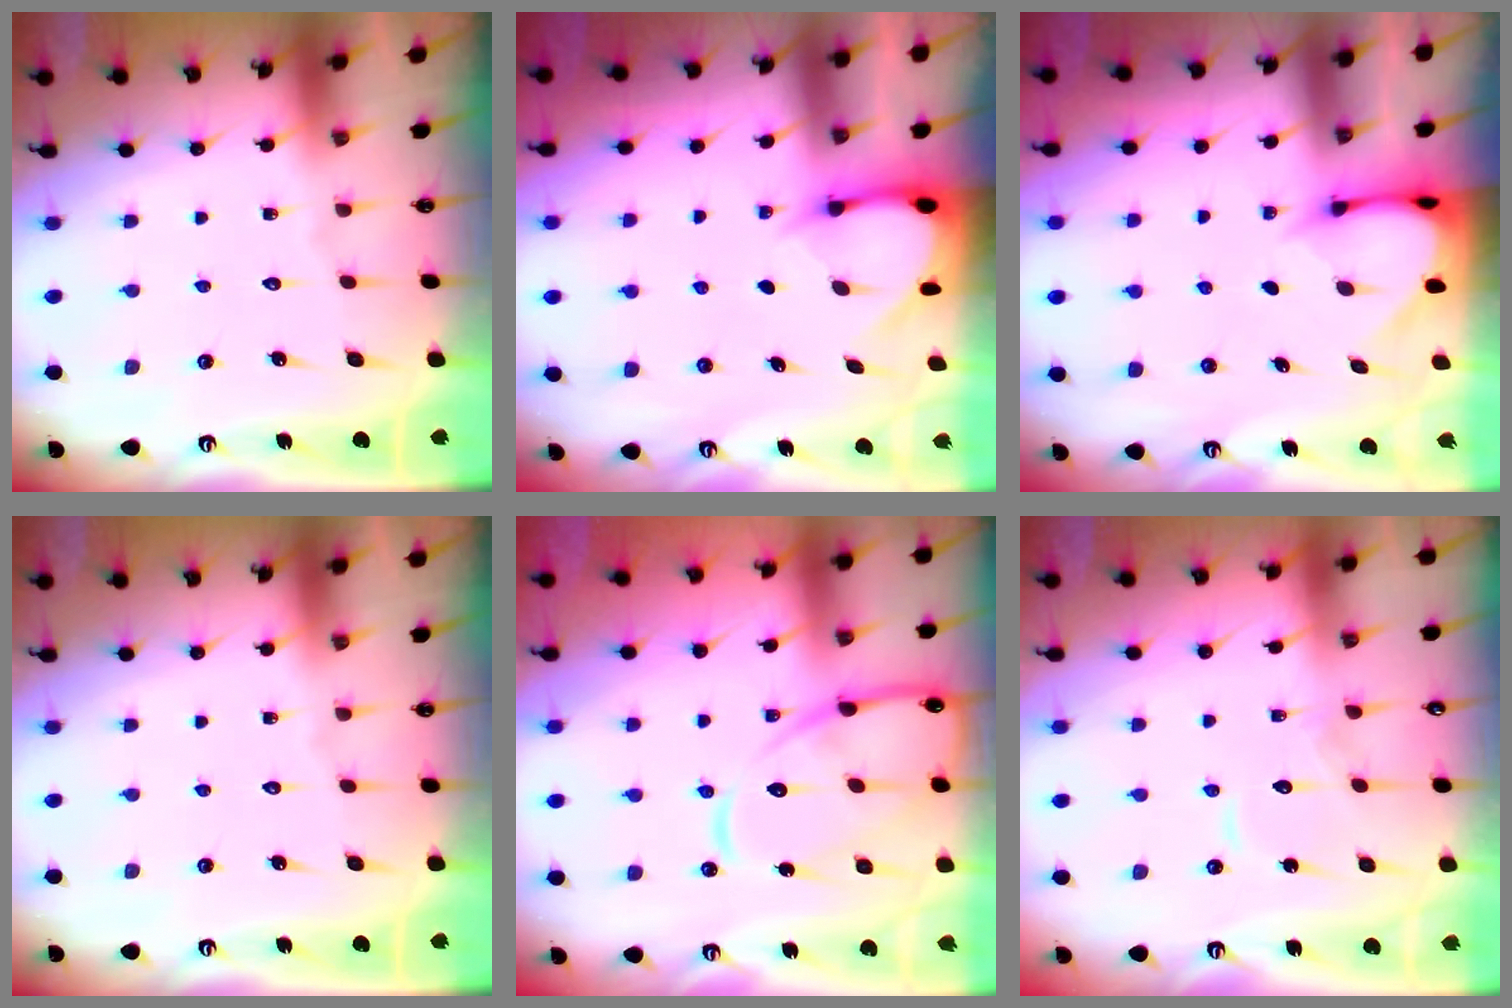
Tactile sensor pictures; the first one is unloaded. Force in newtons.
{"total": 3.7, "press": 3.6, "slide": 0.3}
{"total": 3.1, "press": 3.1, "slide": 0.3}
{"total": 0.0}
{"total": 14.9, "press": 14.8, "slide": 1.4}
{"total": 9.8, "press": 9.8, "slide": 0.5}